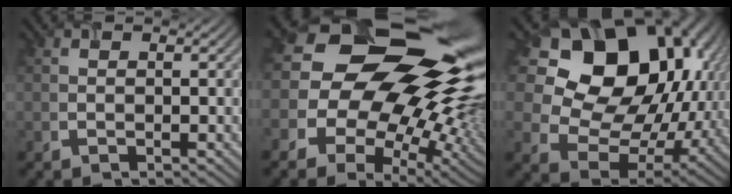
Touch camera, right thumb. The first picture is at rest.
{"total": 18.6, "force": [4.1, 12.3, 13.3], "torque": [-0.230, 0.021, 0.075]}
{"total": 19.3, "force": [6.0, 15.3, 10.1], "torque": [-0.216, 0.005, 0.152]}